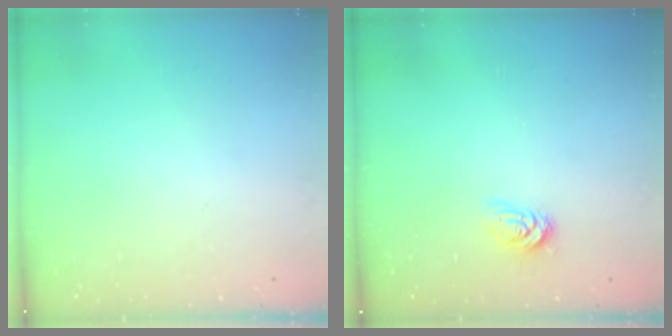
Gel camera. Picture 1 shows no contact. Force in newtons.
{"total": 4.4, "press": 4.4, "slide": 0.6}